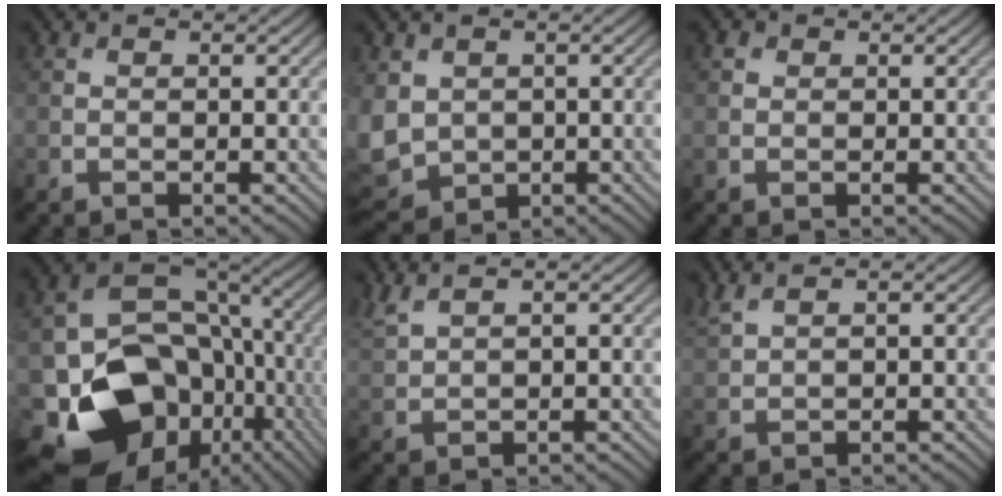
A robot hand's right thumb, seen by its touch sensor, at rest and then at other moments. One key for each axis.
{"total": 6.8, "fx": 0.2, "fy": 5.7, "fz": 3.7, "tx": -0.135, "ty": -0.017, "tz": 0.001}
{"total": 0.8, "fx": 0.4, "fy": 0.6, "fz": 0.2, "tx": -0.003, "ty": -0.001, "tz": 0.005}
{"total": 18.2, "fx": -6.9, "fy": 13.8, "fz": 9.6, "tx": -0.195, "ty": -0.050, "tz": -0.095}
{"total": 3.4, "fx": 2.7, "fy": 0.6, "fz": 2.0, "tx": -0.055, "ty": 0.016, "tz": 0.059}
{"total": 2.7, "fx": 2.2, "fy": 0.5, "fz": 1.6, "tx": -0.043, "ty": 0.014, "tz": 0.046}